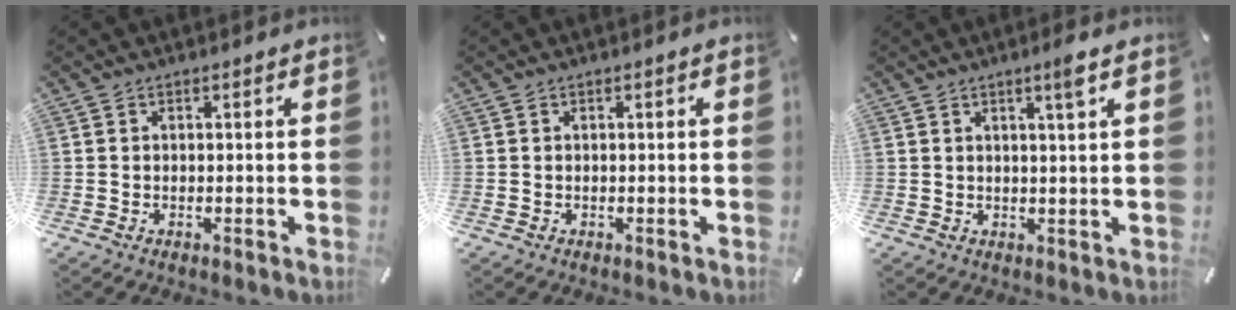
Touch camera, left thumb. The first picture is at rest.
{"total": 0.0}
{"total": 3.7, "force": [2.1, -0.2, 3.1], "torque": [-0.047, -0.009, 0.031]}